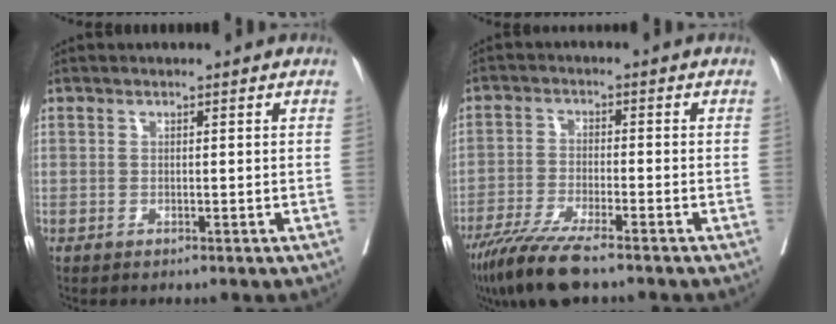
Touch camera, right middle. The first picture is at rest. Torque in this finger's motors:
{"motor_torque": [1.14, -1.00, 0.39, 0.06]}